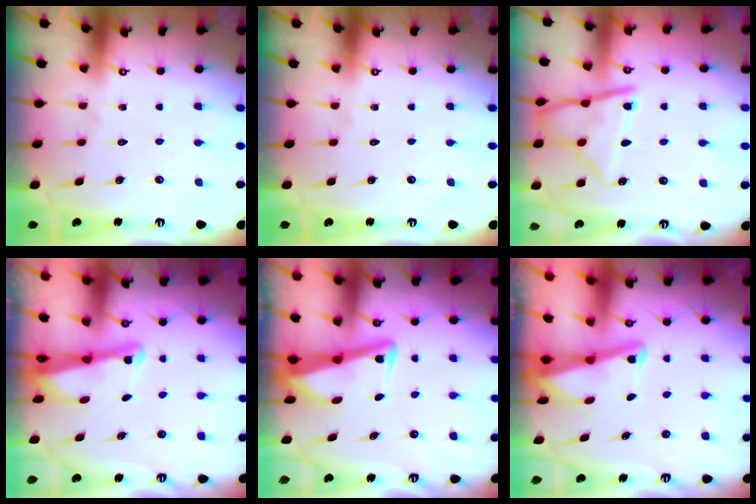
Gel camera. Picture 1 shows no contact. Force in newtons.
{"total": 0.0}
{"total": 10.7, "press": 10.6, "slide": 0.6}
{"total": 2.4, "press": 2.4, "slide": 0.2}
{"total": 4.0, "press": 3.9, "slide": 0.4}
{"total": 2.2, "press": 2.2, "slide": 0.3}